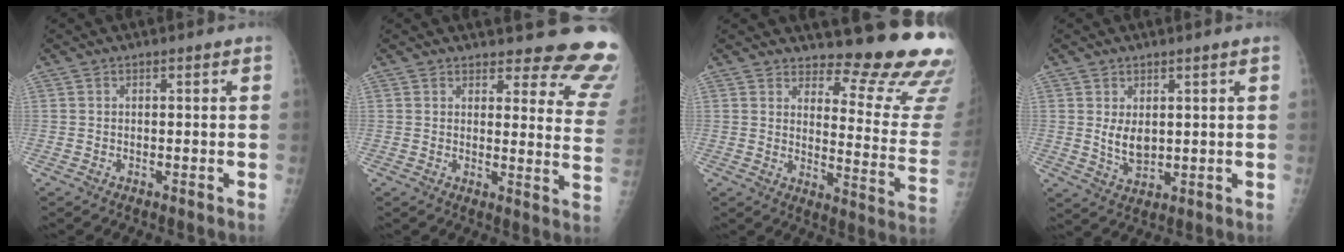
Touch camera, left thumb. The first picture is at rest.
{"total": 15.8, "force": [15.1, 3.7, 3.1], "torque": [0.019, -0.142, 0.139]}
{"total": 17.7, "force": [16.0, 3.4, 6.7], "torque": [-0.044, -0.179, 0.182]}
{"total": 4.5, "force": [1.1, 2.3, 3.8], "torque": [-0.061, -0.017, 0.032]}